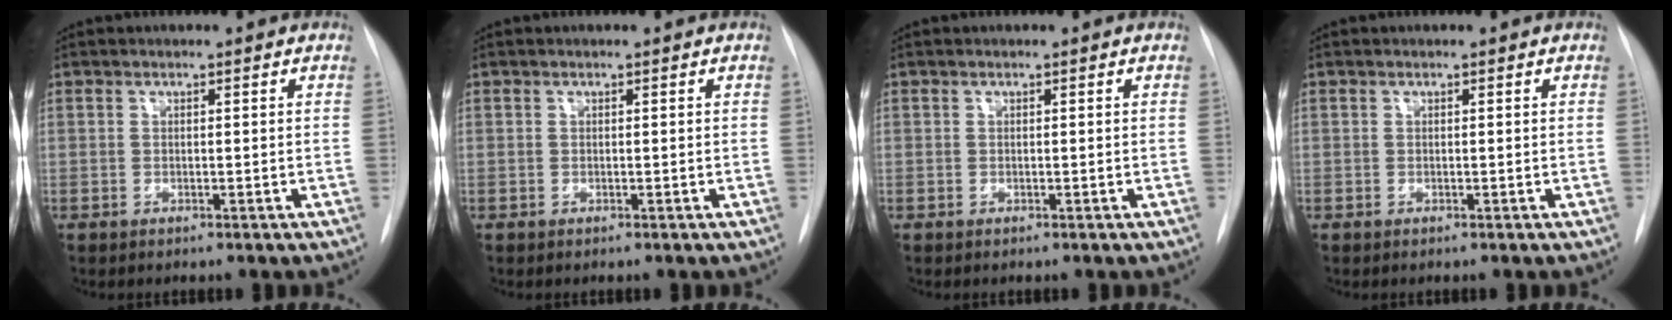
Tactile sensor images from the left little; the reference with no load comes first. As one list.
[{"total": 0.0}, {"total": 0.0}, {"total": 0.0}]